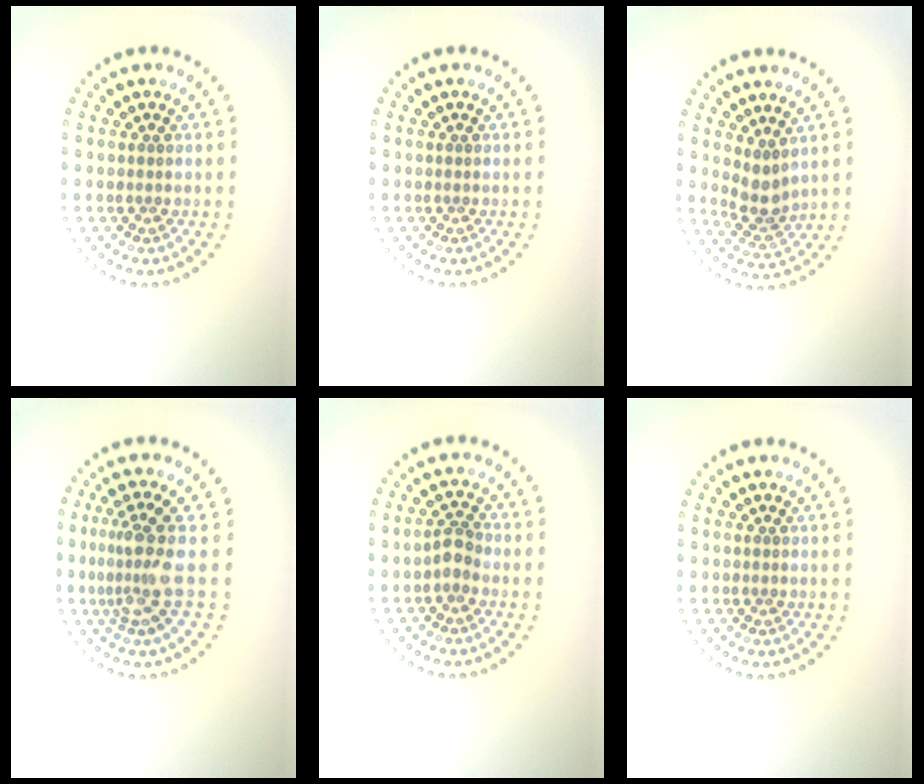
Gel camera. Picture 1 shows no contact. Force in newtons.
{"total": 0.0}
{"total": 2.6, "press": 2.0, "slide": 1.6}
{"total": 3.6, "press": 2.4, "slide": 2.6}
{"total": 1.6, "press": 1.4, "slide": 0.7}
{"total": 0.0}